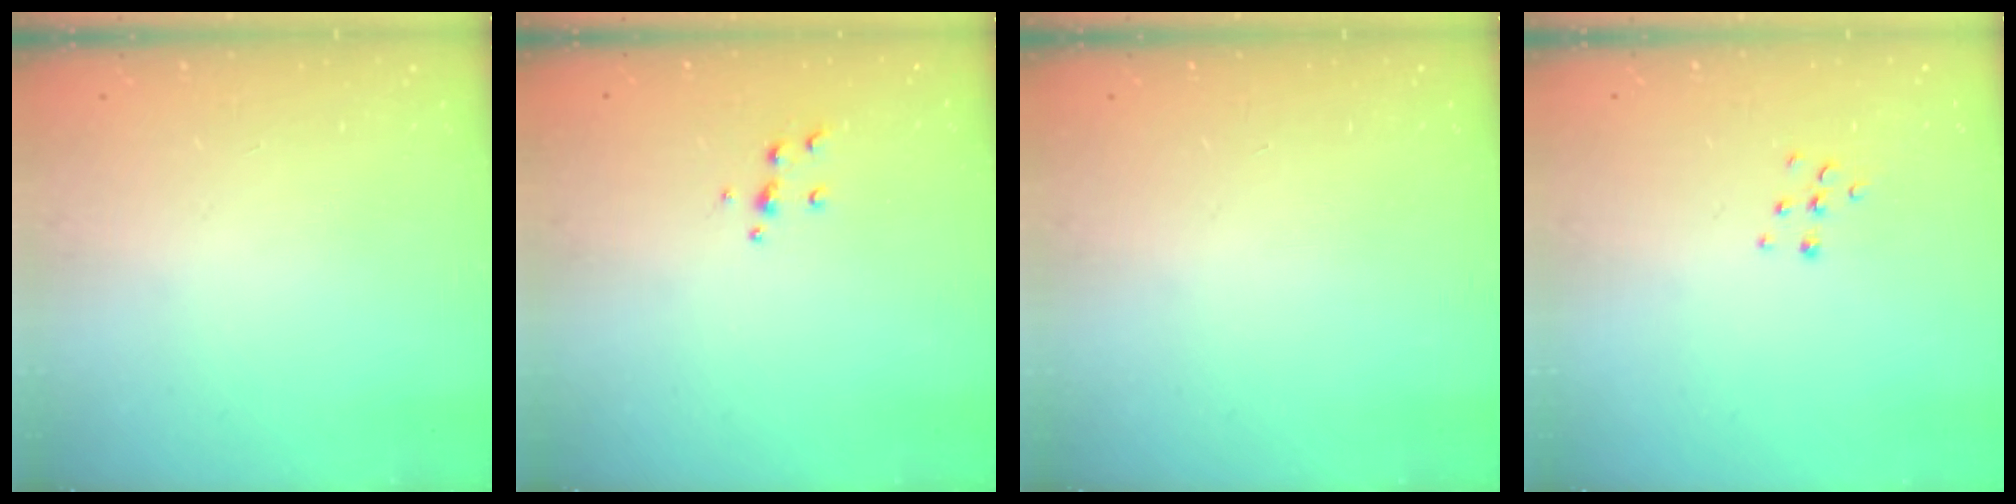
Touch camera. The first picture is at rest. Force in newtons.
{"total": 4.8, "press": 4.7, "slide": 0.6}
{"total": 0.0}
{"total": 5.8, "press": 5.8, "slide": 0.3}